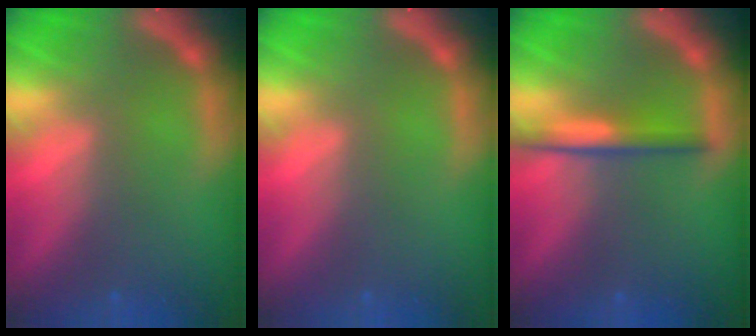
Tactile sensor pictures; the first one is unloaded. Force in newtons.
{"total": 0.0}
{"total": 3.0}